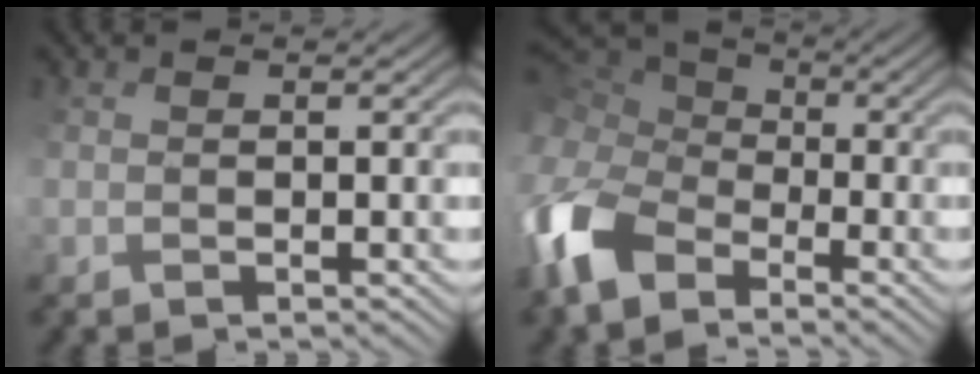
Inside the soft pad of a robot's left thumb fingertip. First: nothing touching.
{"total": 12.0, "force": [-4.7, 7.6, 8.0], "torque": [-0.239, -0.035, -0.074]}